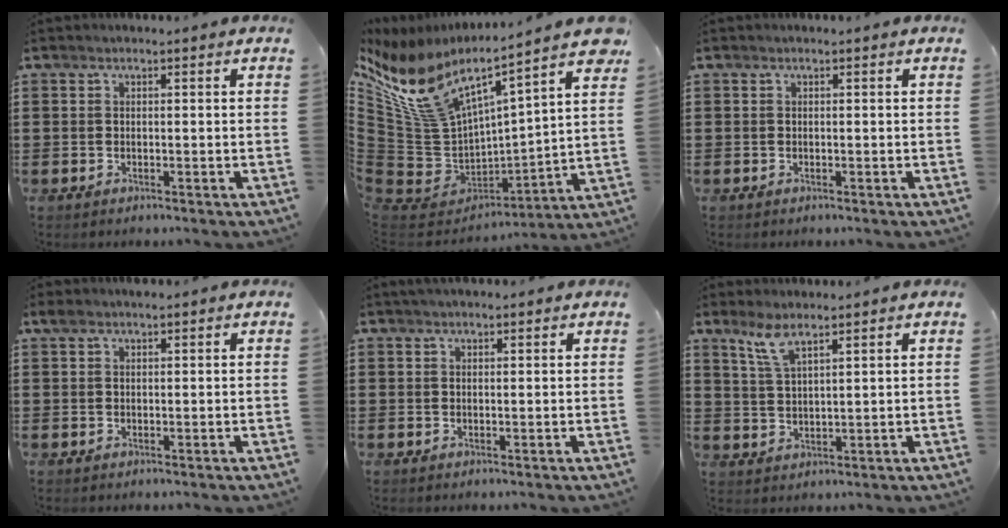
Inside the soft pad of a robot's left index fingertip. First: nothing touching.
{"total": 11.1, "force": [7.6, 3.9, 7.1], "torque": [-0.179, -0.063, 0.126]}
{"total": 0.0}
{"total": 1.4, "force": [1.0, 0.5, 0.8], "torque": [-0.018, 0.003, 0.019]}
{"total": 1.3, "force": [1.1, 0.4, 0.5], "torque": [-0.011, 0.002, 0.020]}
{"total": 4.6, "force": [3.5, 0.7, 3.0], "torque": [-0.069, -0.001, 0.063]}